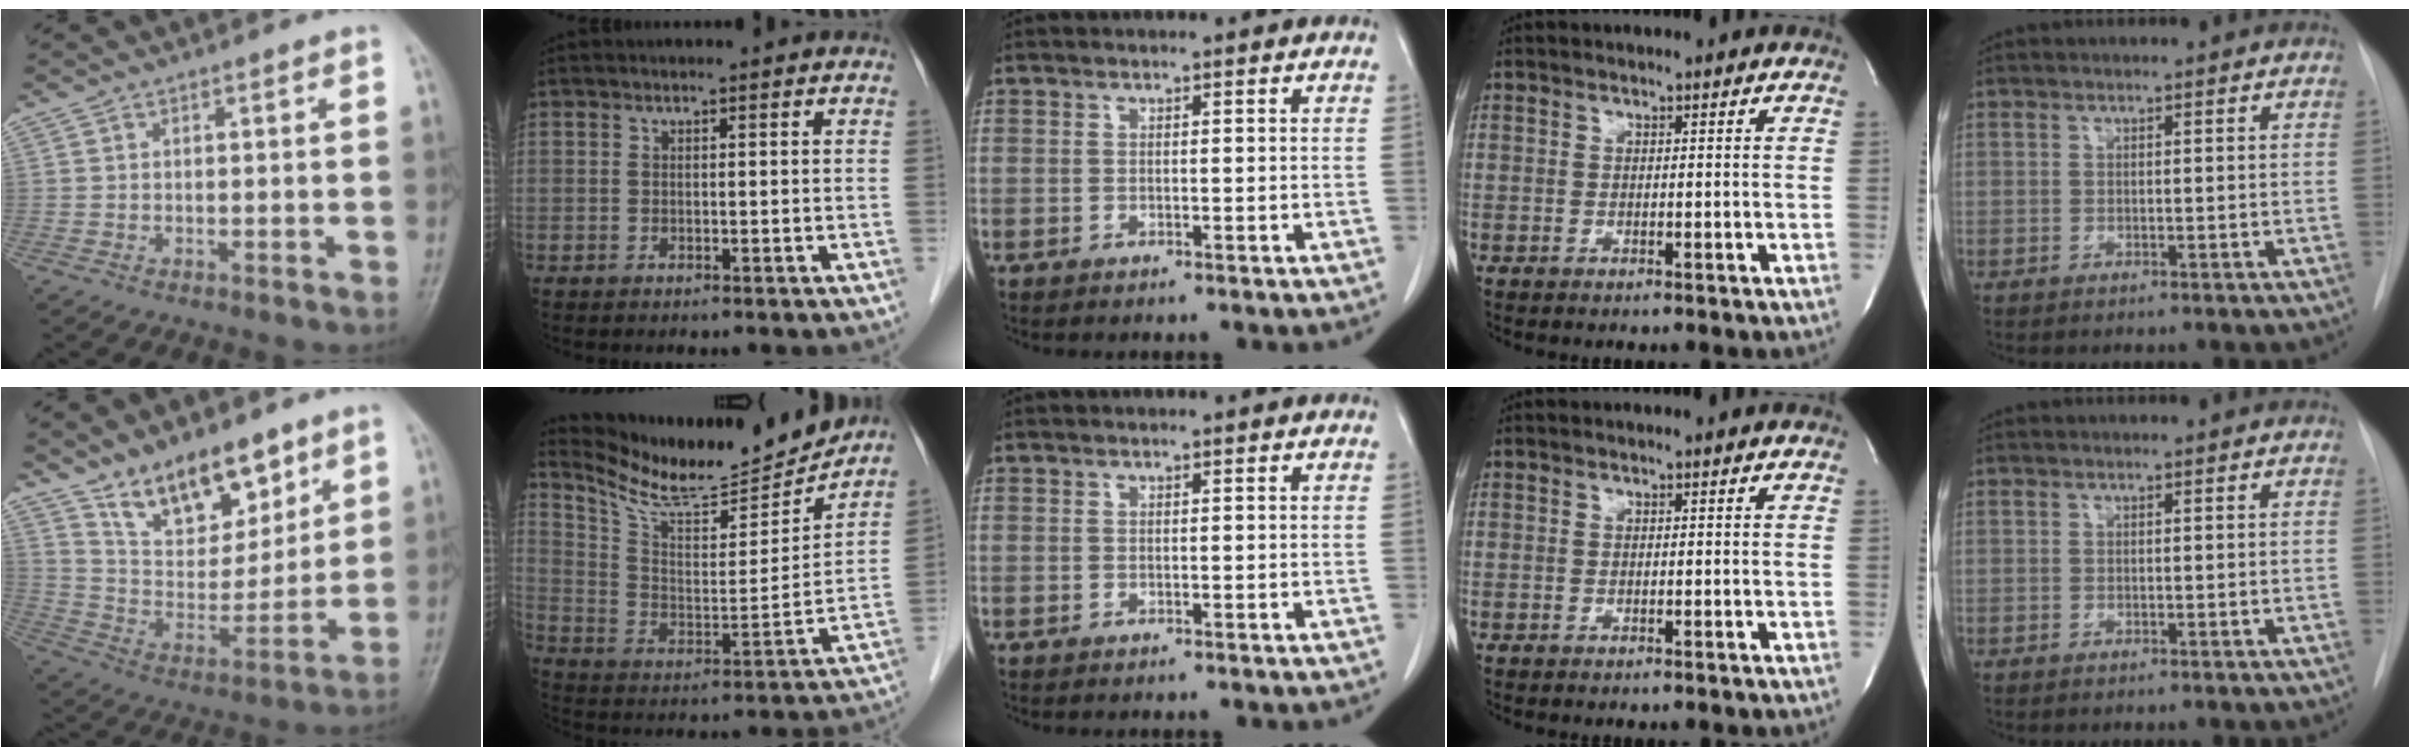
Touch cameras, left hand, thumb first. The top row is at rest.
{"thumb": {"total": 16.1, "force": [10.9, 7.9, 8.8], "torque": [-0.092, -0.067, 0.201]}, "index": {"total": 15.5, "force": [15.0, 0.8, 3.9], "torque": [-0.084, -0.028, 0.250]}}